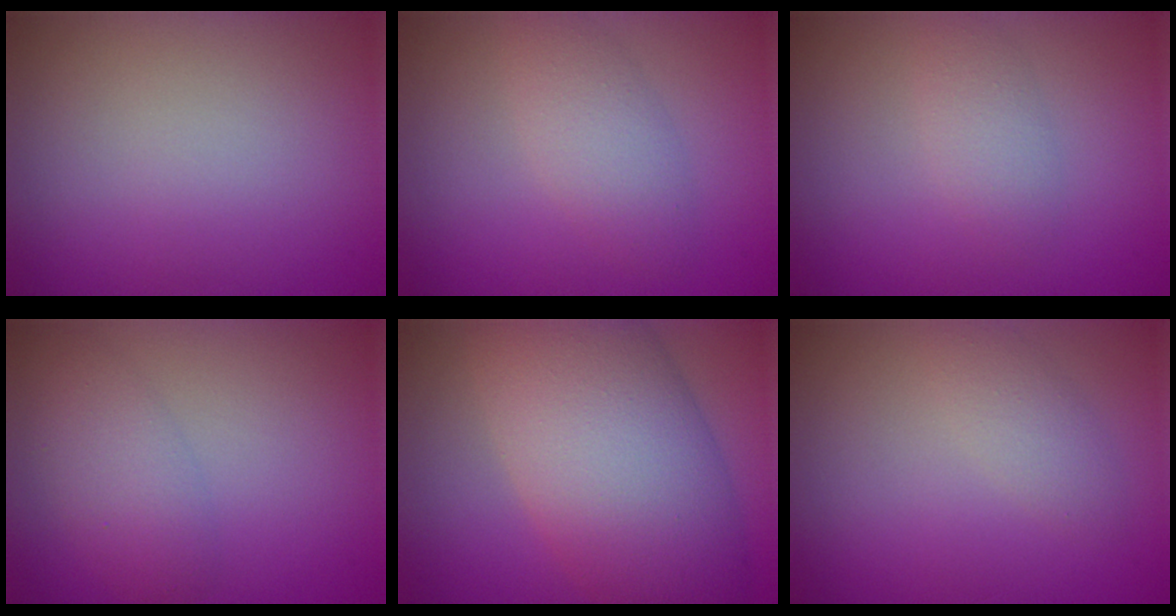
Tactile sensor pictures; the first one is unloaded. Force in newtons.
{"total": 2.9, "press": 2.9, "slide": 0.1}
{"total": 1.8, "press": 1.8, "slide": 0.1}
{"total": 3.0, "press": 3.0, "slide": 0.2}
{"total": 12.3, "press": 12.3, "slide": 0.7}
{"total": 1.9, "press": 1.9, "slide": 0.1}